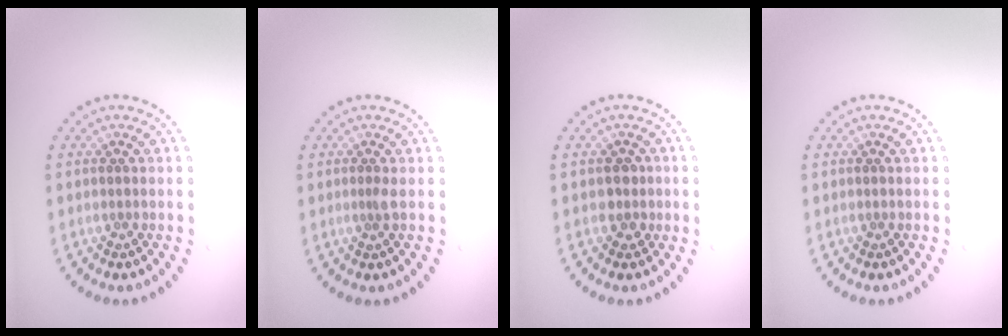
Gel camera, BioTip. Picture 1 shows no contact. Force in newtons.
{"total": 0.8, "press": 0.5, "slide": 0.6}
{"total": 1.5, "press": 1.3, "slide": 0.8}
{"total": 0.0}